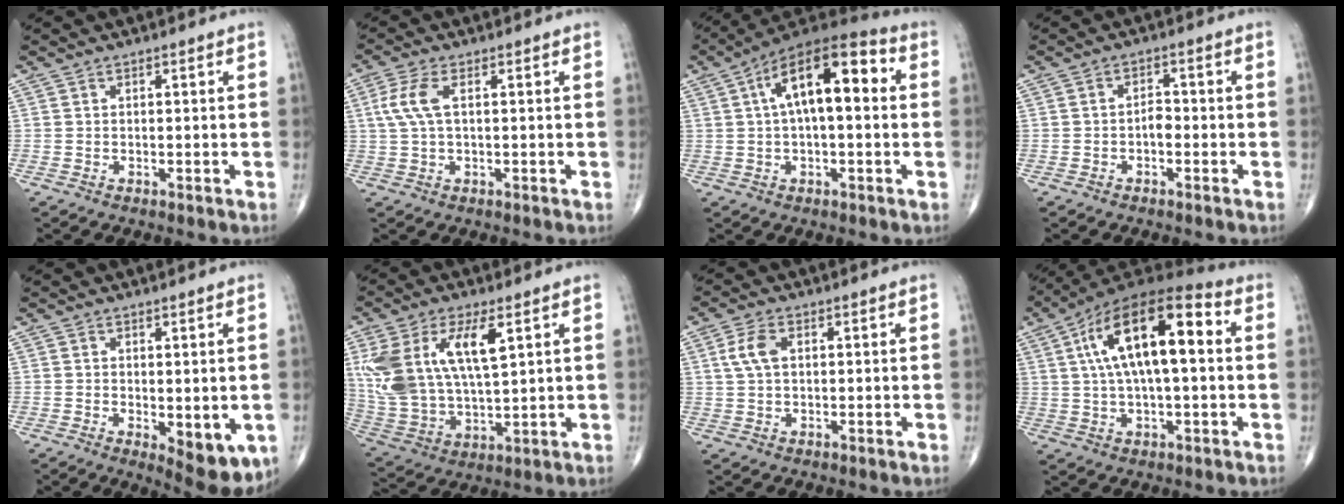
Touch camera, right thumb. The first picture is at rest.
{"total": 5.5, "force": [1.1, 2.2, 4.9], "torque": [-0.130, 0.015, 0.023]}
{"total": 15.9, "force": [3.2, 6.7, 14.0], "torque": [-0.215, 0.039, 0.043]}
{"total": 2.3, "force": [-0.8, 1.3, 1.7], "torque": [-0.017, 0.011, -0.018]}
{"total": 8.8, "force": [-2.2, 3.7, 7.7], "torque": [-0.083, -0.017, -0.021]}
{"total": 18.1, "force": [6.2, 8.3, 14.9], "torque": [-0.305, -0.016, 0.126]}
{"total": 4.6, "force": [1.1, 2.6, 3.6], "torque": [-0.080, 0.006, 0.020]}
{"total": 19.1, "force": [3.7, 7.5, 17.2], "torque": [-0.294, 0.031, 0.052]}